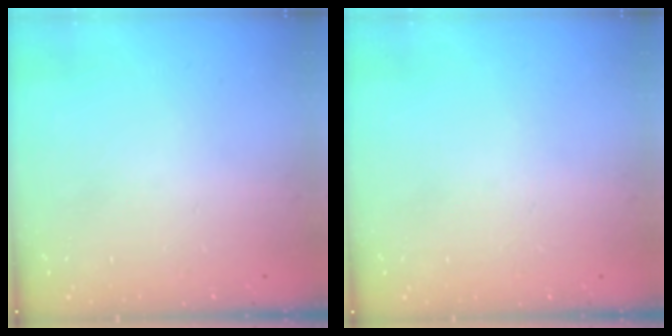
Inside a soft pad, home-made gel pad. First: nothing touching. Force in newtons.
{"total": 0.0}